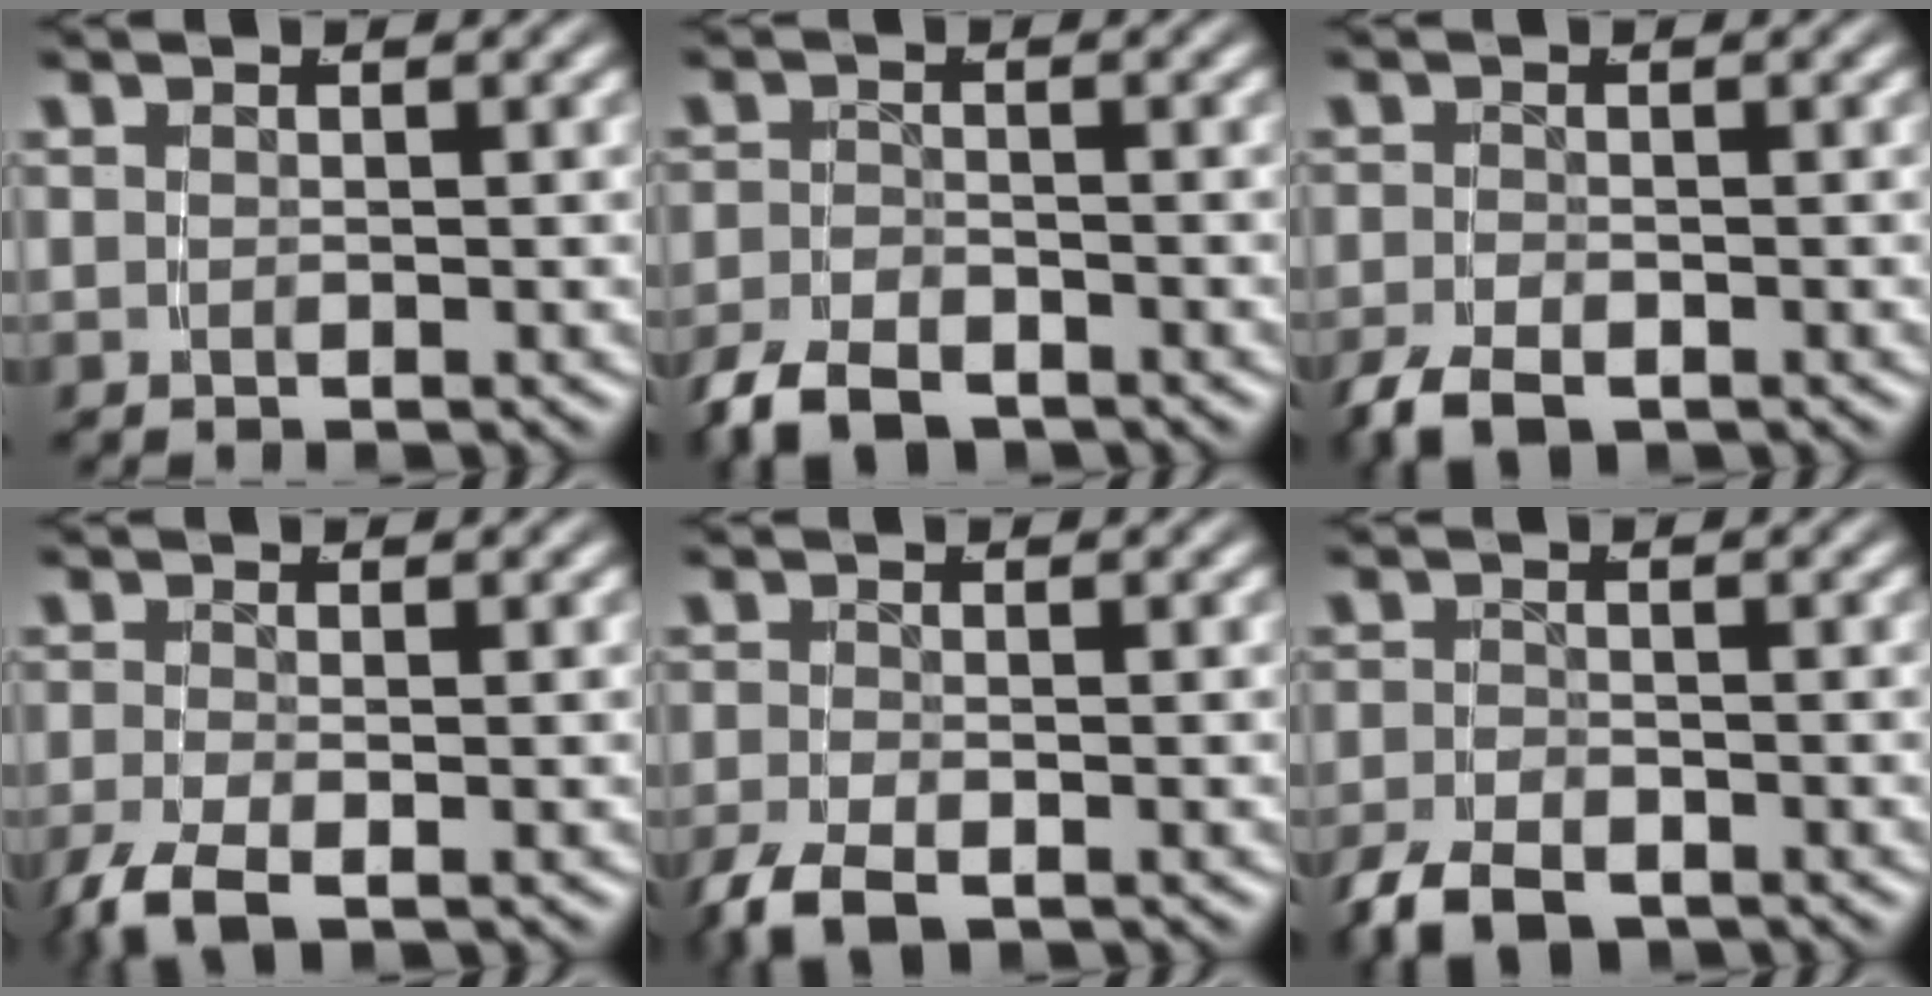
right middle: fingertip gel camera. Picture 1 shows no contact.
{"total": 4.0, "force": [-3.1, 1.9, 1.7], "torque": [-0.033, -0.011, -0.051]}
{"total": 3.3, "force": [-2.2, 1.7, 1.9], "torque": [-0.051, -0.019, -0.029]}
{"total": 3.2, "force": [-1.9, 1.3, 2.3], "torque": [-0.067, -0.020, -0.021]}
{"total": 3.5, "force": [-2.0, 1.8, 2.2], "torque": [-0.063, -0.020, -0.024]}
{"total": 3.8, "force": [-2.7, 1.8, 1.9], "torque": [-0.042, -0.016, -0.042]}